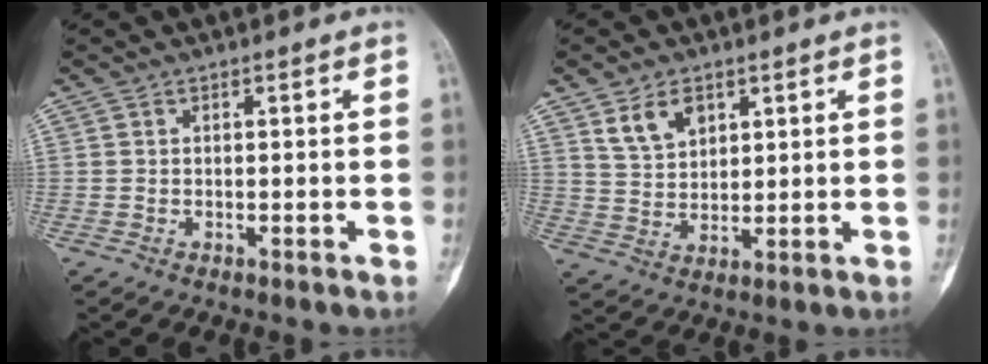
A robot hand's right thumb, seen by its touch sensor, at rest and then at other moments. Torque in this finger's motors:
{"motor_torque": [-0.07, 0.07, 0.15, -0.12, 0.10]}